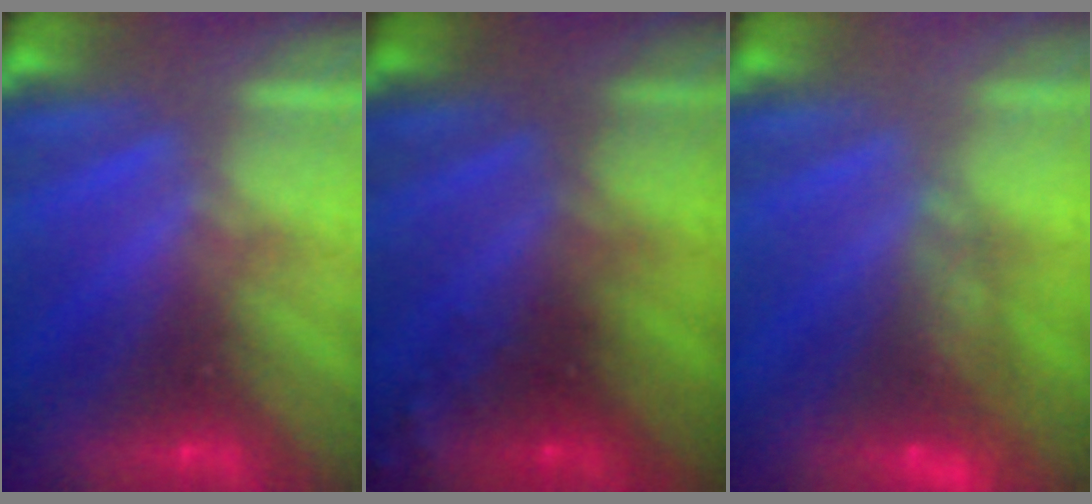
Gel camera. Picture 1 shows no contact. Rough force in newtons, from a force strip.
{"total": 6.7}
{"total": 6.5}